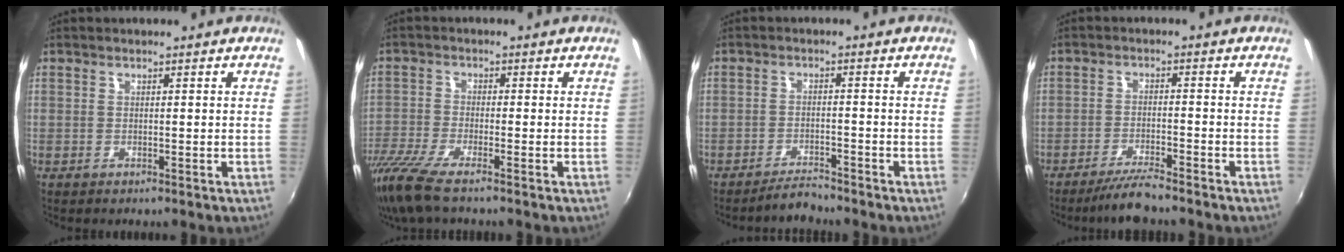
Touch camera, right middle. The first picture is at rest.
{"total": 10.0, "force": [-7.7, 1.2, 6.2], "torque": [-0.150, -0.042, -0.148]}
{"total": 3.5, "force": [-3.4, 0.2, 0.7], "torque": [-0.025, -0.002, -0.060]}
{"total": 5.4, "force": [-4.8, 0.1, 2.4], "torque": [-0.061, -0.003, -0.087]}